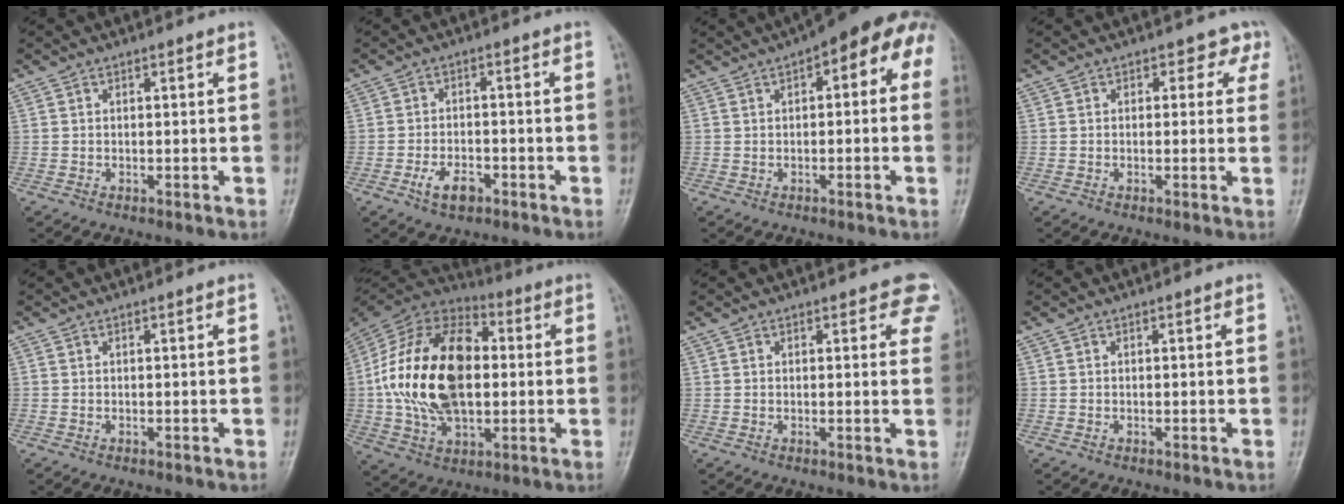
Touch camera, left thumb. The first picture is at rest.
{"total": 4.8, "force": [-2.5, 2.7, 3.0], "torque": [-0.050, 0.014, -0.044]}
{"total": 12.0, "force": [4.4, 5.1, 9.9], "torque": [-0.095, 0.026, 0.039]}
{"total": 3.0, "force": [1.4, 2.4, 1.1], "torque": [0.022, 0.000, 0.004]}
{"total": 0.0}
{"total": 24.2, "force": [1.0, 14.7, 19.2], "torque": [-0.352, 0.014, 0.016]}
{"total": 5.1, "force": [3.4, 2.9, 2.5], "torque": [0.011, -0.011, 0.030]}
{"total": 0.0}